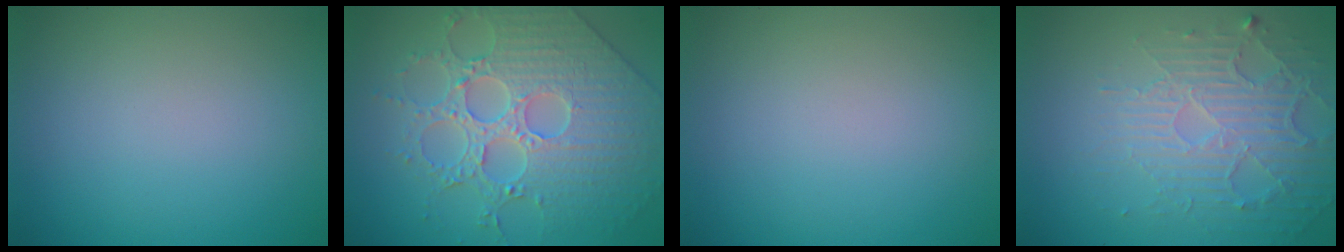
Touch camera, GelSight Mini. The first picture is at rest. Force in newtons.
{"total": 6.1, "press": 5.6, "slide": 2.3}
{"total": 0.0}
{"total": 5.6, "press": 3.4, "slide": 4.4}